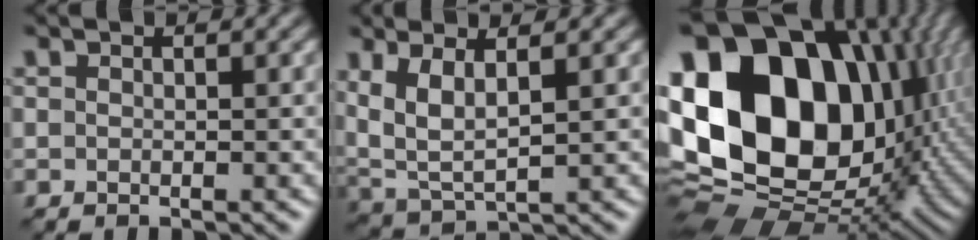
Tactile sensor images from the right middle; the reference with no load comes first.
{"total": 5.0, "force": [1.9, 2.1, 4.1], "torque": [-0.095, -0.005, 0.043]}
{"total": 21.9, "force": [3.7, 16.0, 14.6], "torque": [-0.302, 0.010, 0.080]}